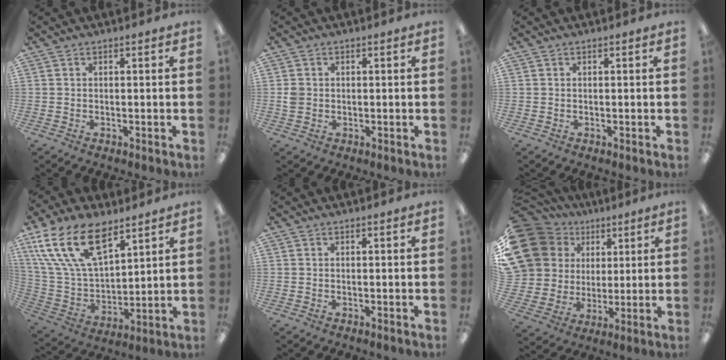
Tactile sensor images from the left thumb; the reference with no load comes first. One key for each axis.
{"total": 2.3, "fx": -0.1, "fy": 2.1, "fz": 1.0, "tx": -0.012, "ty": 0.001, "tz": -0.004}
{"total": 0.0}
{"total": 20.2, "fx": 11.4, "fy": 10.7, "fz": 12.8, "tx": -0.282, "ty": -0.050, "tz": 0.207}
{"total": 0.0}
{"total": 18.1, "fx": 7.4, "fy": 14.8, "fz": 7.3, "tx": -0.168, "ty": -0.024, "tz": 0.157}